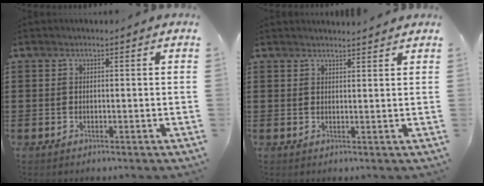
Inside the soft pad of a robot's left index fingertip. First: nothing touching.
{"total": 1.7, "force": [1.6, 0.0, 0.3], "torque": [-0.009, 0.001, 0.032]}